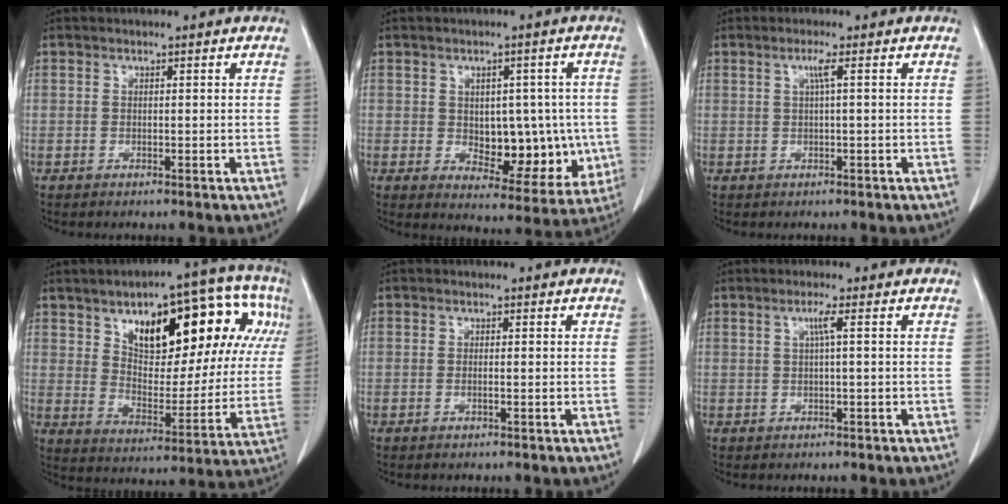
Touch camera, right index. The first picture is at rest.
{"total": 11.3, "force": [-0.8, 6.8, 8.9], "torque": [-0.101, 0.011, 0.013]}
{"total": 1.7, "force": [0.4, -0.4, 1.6], "torque": [-0.032, 0.001, 0.009]}
{"total": 23.0, "force": [9.6, 9.0, 18.8], "torque": [-0.254, 0.037, 0.145]}
{"total": 0.6, "force": [-0.3, 0.0, 0.5], "torque": [-0.011, 0.000, -0.004]}
{"total": 1.8, "force": [0.4, -0.4, 1.7], "torque": [-0.033, 0.002, 0.008]}